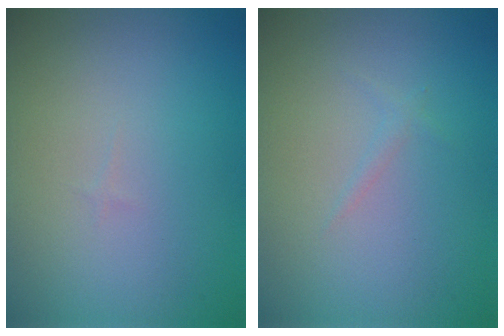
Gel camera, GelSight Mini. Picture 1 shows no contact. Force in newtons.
{"total": 0.6, "press": 0.6, "slide": 0.1}